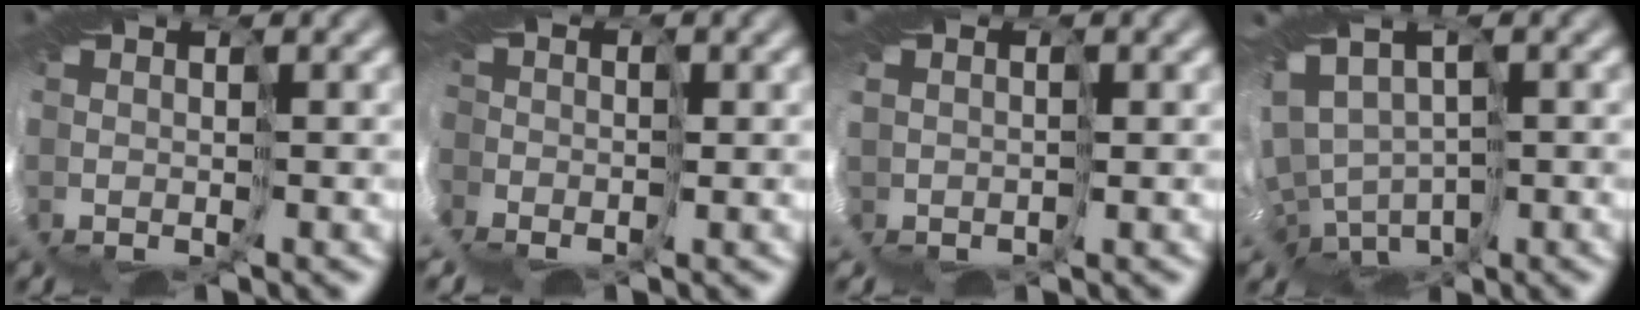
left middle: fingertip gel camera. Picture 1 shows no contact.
{"total": 8.2, "force": [-4.4, 6.2, 3.2], "torque": [-0.081, -0.014, -0.065]}
{"total": 5.6, "force": [-0.5, 5.0, 2.4], "torque": [-0.060, -0.021, 0.008]}
{"total": 7.2, "force": [-1.2, 5.8, 4.0], "torque": [-0.108, -0.019, 0.028]}